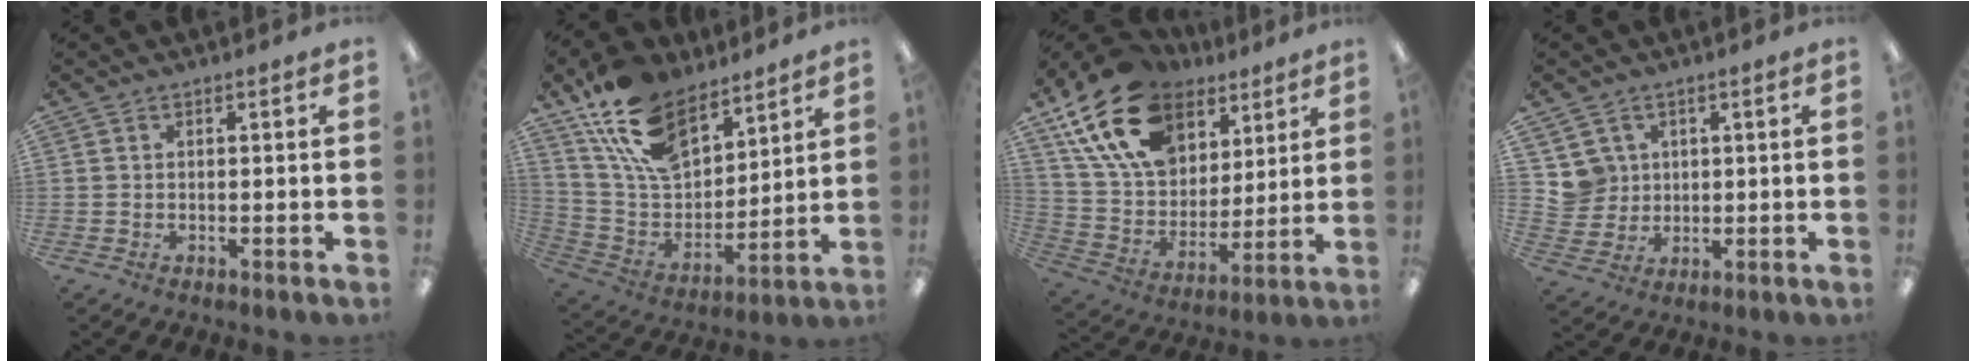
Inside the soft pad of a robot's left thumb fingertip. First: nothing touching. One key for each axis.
{"total": 18.7, "fx": 12.9, "fy": 9.6, "fz": 9.5, "tx": -0.199, "ty": -0.058, "tz": 0.242}
{"total": 21.0, "fx": 11.9, "fy": 13.6, "fz": 10.8, "tx": -0.216, "ty": -0.037, "tz": 0.221}
{"total": 6.0, "fx": 2.6, "fy": 5.4, "fz": -0.3, "tx": 0.002, "ty": -0.005, "tz": 0.049}